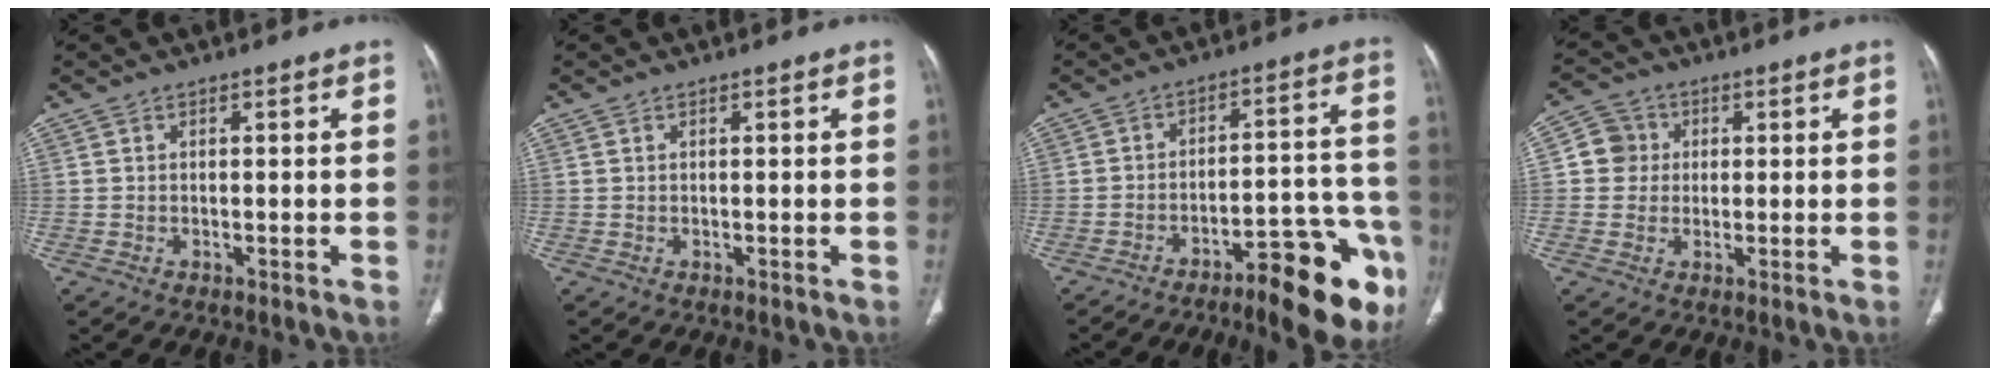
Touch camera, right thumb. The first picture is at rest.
{"total": 0.0}
{"total": 16.7, "force": [-10.1, 4.7, 12.5], "torque": [-0.108, 0.078, -0.140]}
{"total": 5.3, "force": [0.8, 5.1, 1.2], "torque": [0.005, 0.007, 0.008]}